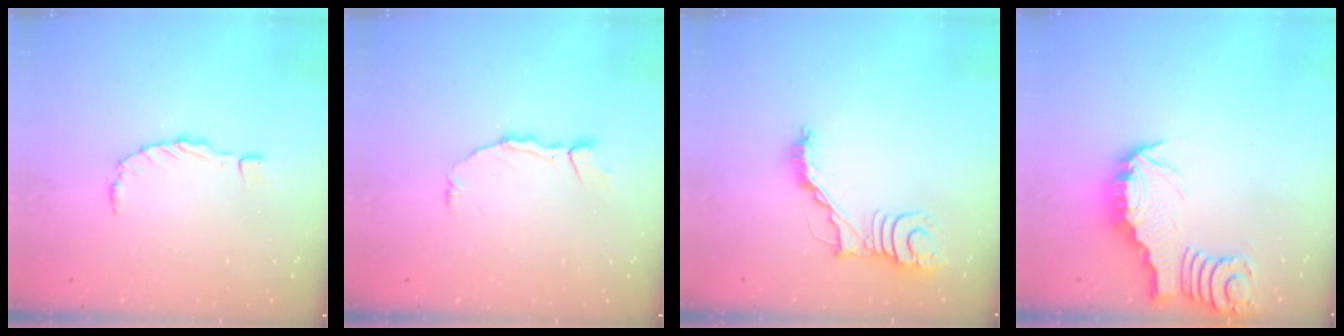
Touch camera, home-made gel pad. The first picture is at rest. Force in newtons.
{"total": 4.3, "press": 4.3, "slide": 0.2}
{"total": 12.5, "press": 12.4, "slide": 1.1}
{"total": 3.2, "press": 3.2, "slide": 0.4}